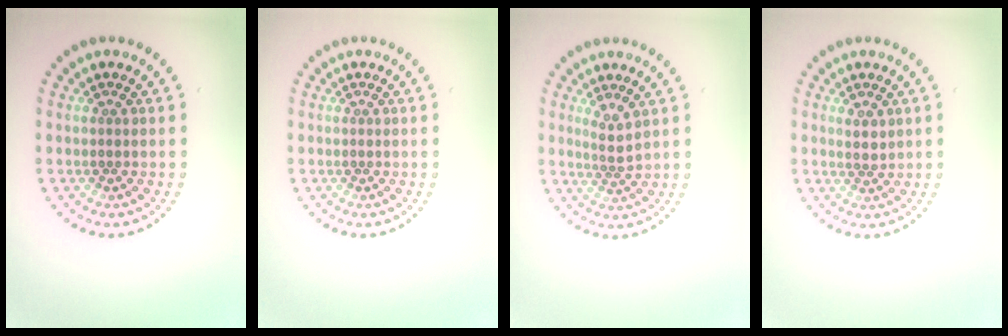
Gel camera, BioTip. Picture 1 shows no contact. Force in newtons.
{"total": 0.0}
{"total": 1.8, "press": 1.3, "slide": 1.3}
{"total": 1.4, "press": 1.2, "slide": 0.6}